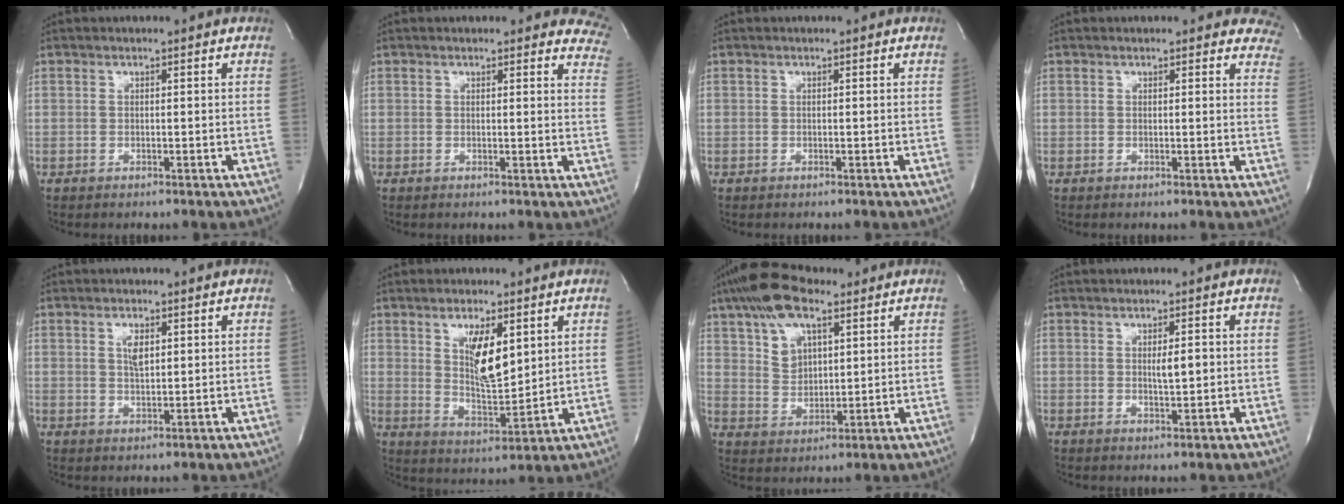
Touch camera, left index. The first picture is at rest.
{"total": 7.0, "force": [6.2, 2.6, 1.9], "torque": [0.017, -0.022, 0.029]}
{"total": 0.0}
{"total": 5.9, "force": [5.2, 2.5, 1.4], "torque": [0.023, -0.016, 0.023]}
{"total": 2.7, "force": [0.8, 1.1, 2.3], "torque": [-0.045, -0.004, 0.017]}
{"total": 8.3, "force": [3.0, 2.7, 7.3], "torque": [-0.132, -0.009, 0.060]}
{"total": 11.1, "force": [6.7, 5.2, 7.2], "torque": [-0.139, 0.023, 0.127]}
{"total": 2.5, "force": [0.0, 0.7, 2.5], "torque": [-0.041, -0.006, 0.001]}